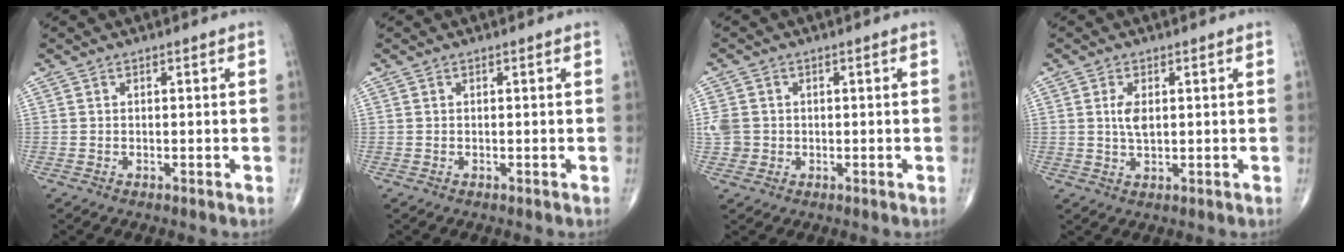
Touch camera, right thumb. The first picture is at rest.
{"total": 0.0}
{"total": 4.9, "force": [0.1, 4.5, 2.0], "torque": [-0.036, 0.009, 0.007]}
{"total": 3.6, "force": [0.7, 1.9, 3.0], "torque": [-0.057, -0.005, 0.015]}